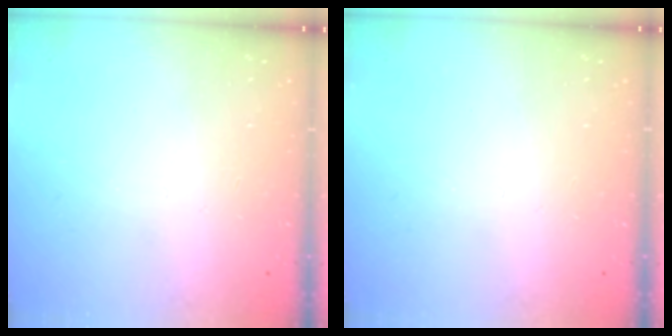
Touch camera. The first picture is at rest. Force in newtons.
{"total": 0.0}